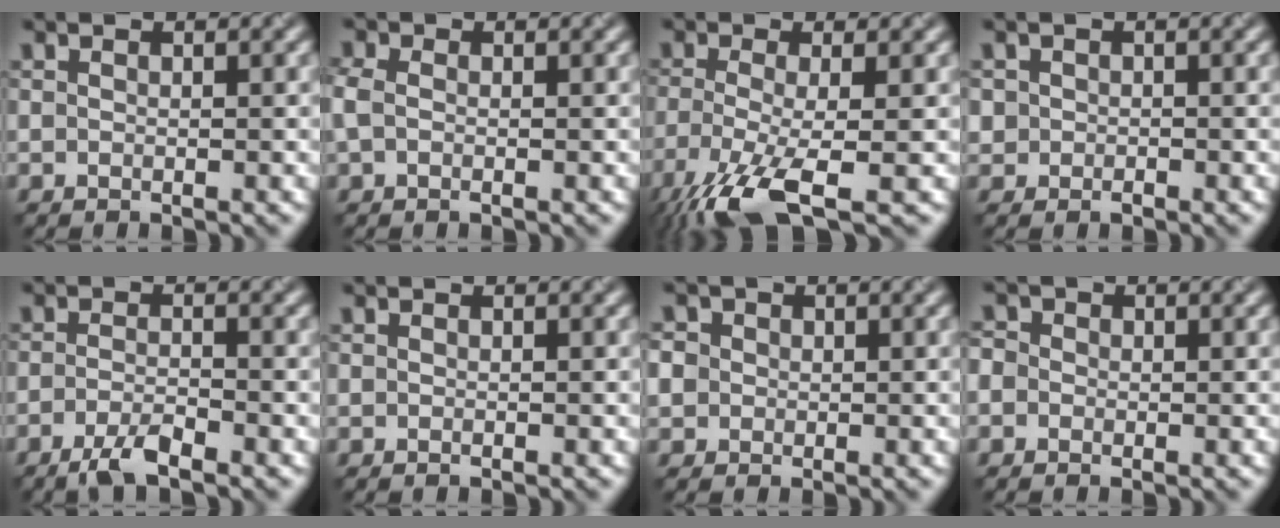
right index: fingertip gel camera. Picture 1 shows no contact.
{"total": 1.2, "force": [-0.3, 0.7, 0.9], "torque": [-0.032, 0.004, -0.012]}
{"total": 7.4, "force": [-4.6, 1.8, 5.6], "torque": [-0.130, -0.015, -0.090]}
{"total": 0.8, "force": [-0.2, 0.8, -0.3], "torque": [0.004, 0.001, -0.004]}
{"total": 2.6, "force": [-2.0, 0.3, 1.6], "torque": [-0.042, 0.003, -0.046]}
{"total": 0.0}
{"total": 2.8, "force": [0.5, 2.6, 0.6], "torque": [-0.015, 0.018, -0.007]}
{"total": 1.3, "force": [-0.4, 1.2, 0.1], "torque": [-0.003, 0.005, -0.017]}